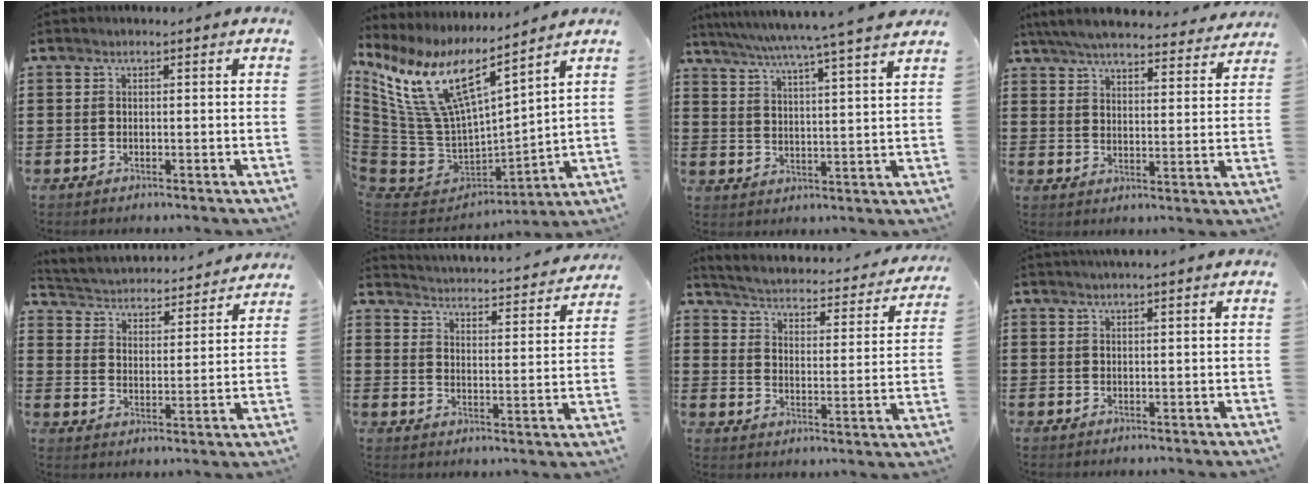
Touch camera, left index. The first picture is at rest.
{"total": 12.8, "force": [7.2, 4.8, 9.4], "torque": [-0.227, -0.050, 0.125]}
{"total": 6.2, "force": [5.4, -1.4, 2.7], "torque": [-0.073, -0.043, 0.086]}
{"total": 5.9, "force": [5.7, 0.1, 1.5], "torque": [-0.054, -0.032, 0.099]}
{"total": 2.7, "force": [2.7, 0.3, -0.1], "torque": [-0.021, -0.032, 0.036]}
{"total": 2.6, "force": [2.5, -0.3, 0.1], "torque": [-0.024, -0.033, 0.033]}
{"total": 1.9, "force": [1.8, 0.0, 0.6], "torque": [-0.030, -0.028, 0.017]}
{"total": 1.7, "force": [1.6, -0.2, 0.5], "torque": [-0.011, 0.002, 0.032]}